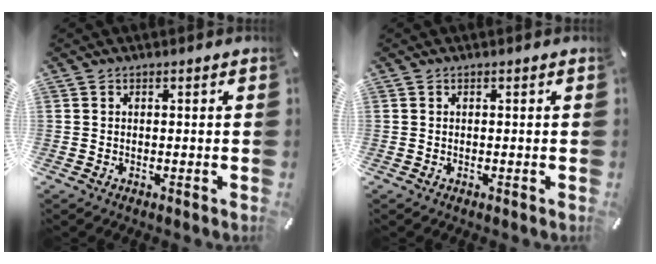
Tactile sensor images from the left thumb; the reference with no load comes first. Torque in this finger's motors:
{"motor_torque": [0.00, 0.00, 0.00, 0.00, 0.00]}